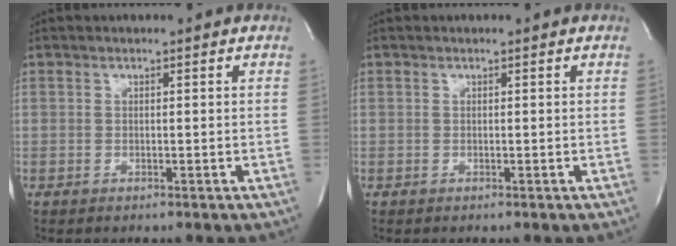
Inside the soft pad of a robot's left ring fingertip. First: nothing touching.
{"total": 0.0}